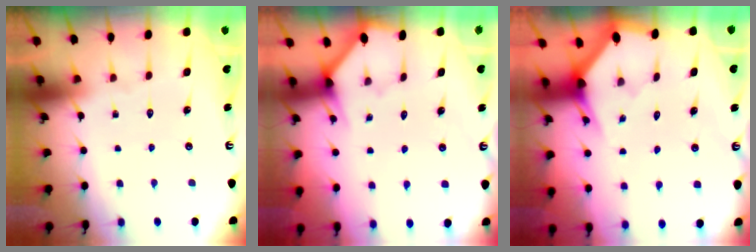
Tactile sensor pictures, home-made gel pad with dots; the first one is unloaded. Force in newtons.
{"total": 1.9, "press": 1.9, "slide": 0.1}
{"total": 2.3, "press": 2.3, "slide": 0.1}